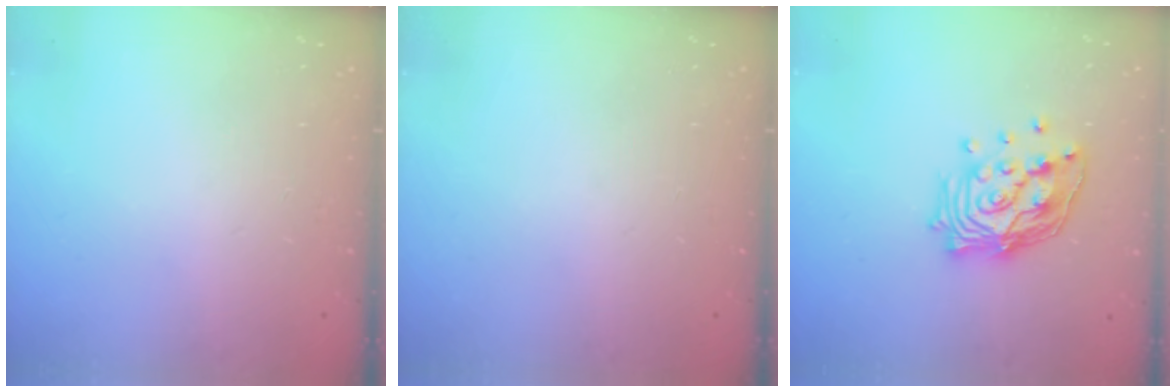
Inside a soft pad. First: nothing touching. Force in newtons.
{"total": 0.0}
{"total": 17.1, "press": 17.1, "slide": 1.3}